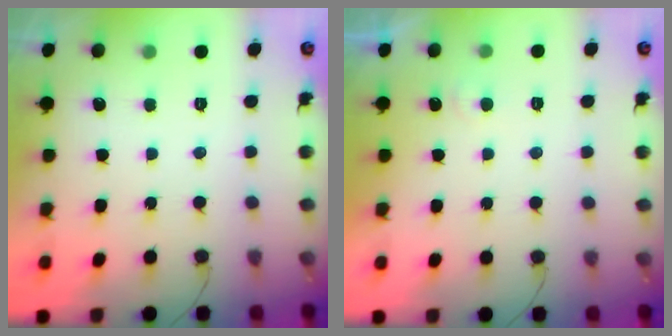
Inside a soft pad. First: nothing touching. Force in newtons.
{"total": 3.3, "press": 3.3, "slide": 0.2}